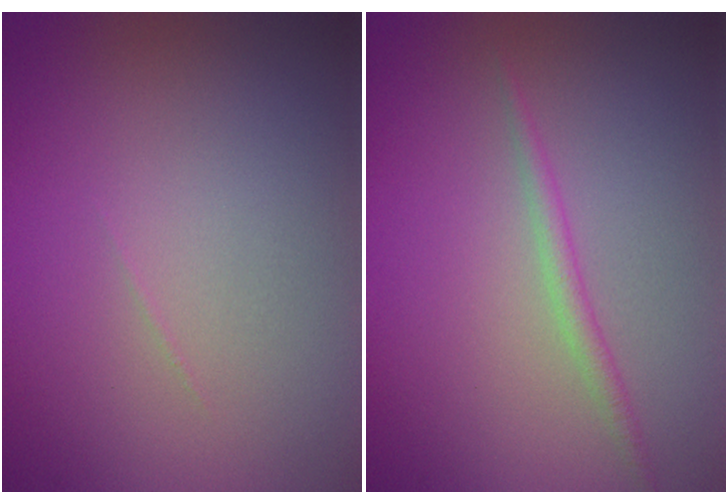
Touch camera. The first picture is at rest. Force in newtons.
{"total": 1.2, "press": 1.2, "slide": 0.1}